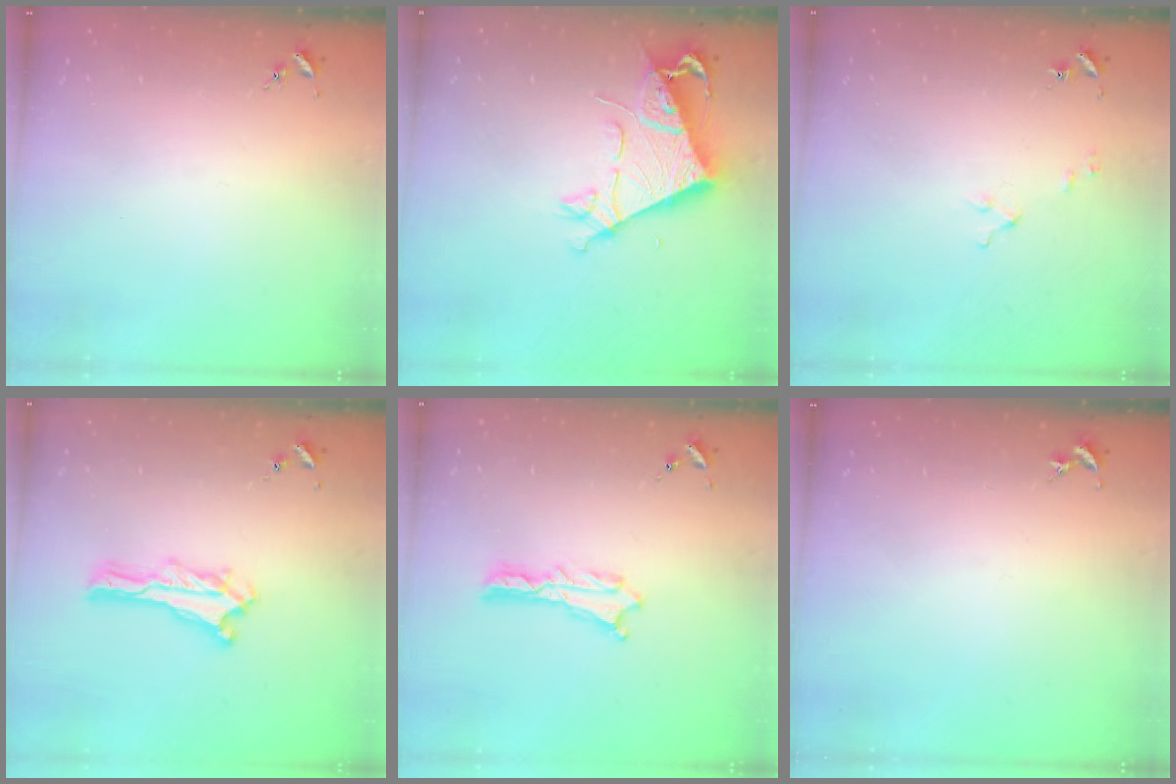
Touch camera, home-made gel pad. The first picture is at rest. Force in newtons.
{"total": 7.4, "press": 7.4, "slide": 0.7}
{"total": 2.6, "press": 2.6, "slide": 0.3}
{"total": 0.0}
{"total": 0.7, "press": 0.6, "slide": 0.2}
{"total": 0.0}